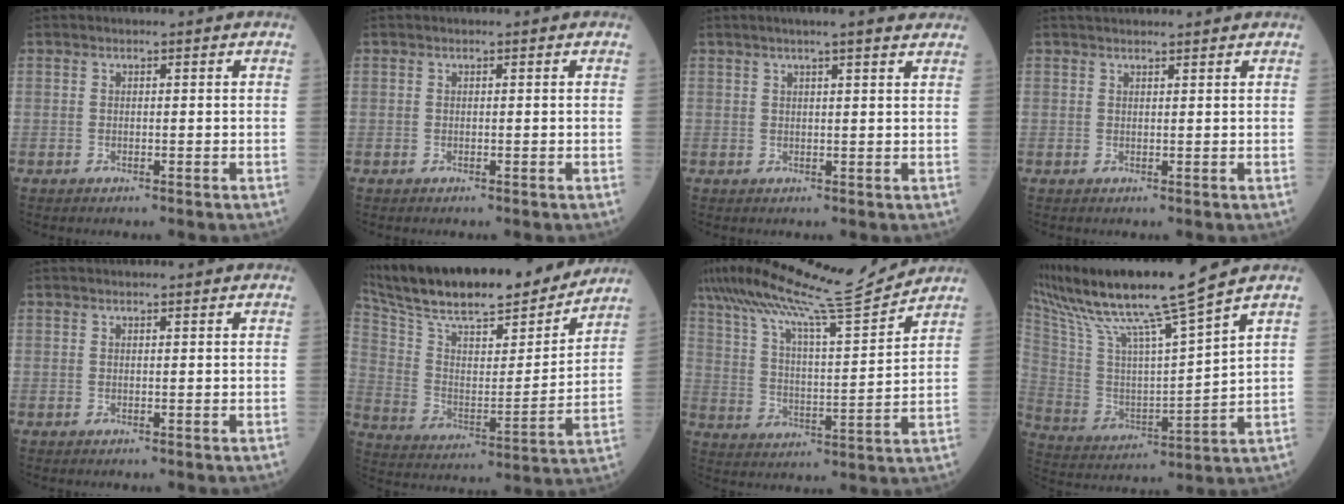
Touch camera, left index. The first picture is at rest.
{"total": 0.0}
{"total": 7.4, "force": [5.9, 0.3, 4.5], "torque": [-0.061, 0.018, 0.068]}
{"total": 4.7, "force": [4.3, 0.2, 1.9], "torque": [-0.023, 0.027, 0.058]}
{"total": 1.4, "force": [1.2, -0.1, 0.6], "torque": [-0.007, 0.009, 0.018]}
{"total": 24.8, "force": [21.7, 4.1, 11.4], "torque": [-0.202, -0.006, 0.333]}
{"total": 18.1, "force": [16.3, -0.7, 7.8], "torque": [-0.148, -0.010, 0.265]}
{"total": 17.0, "force": [13.8, -1.9, 9.7], "torque": [-0.193, -0.005, 0.255]}